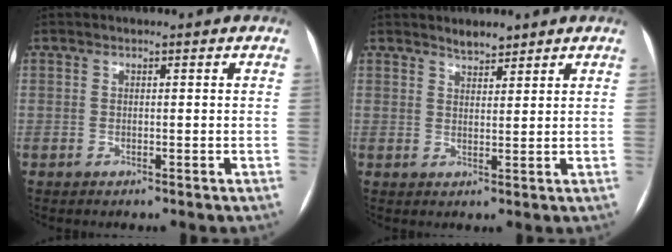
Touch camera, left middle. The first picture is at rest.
{"total": 2.4, "force": [2.2, 0.6, 0.7], "torque": [-0.017, -0.001, 0.039]}